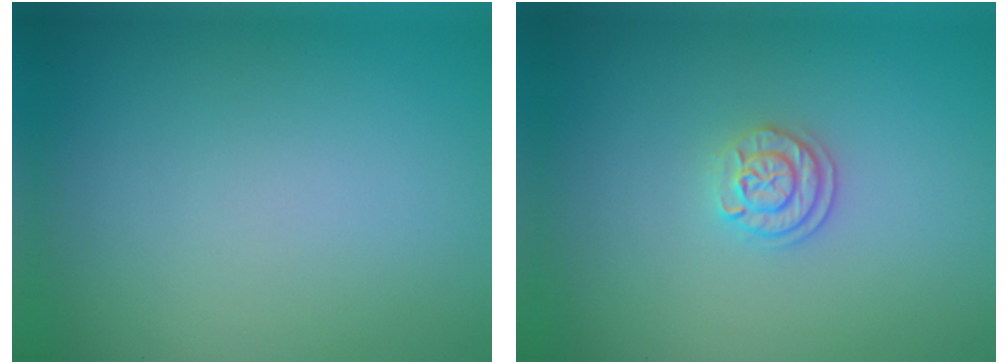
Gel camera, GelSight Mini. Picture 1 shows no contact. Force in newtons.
{"total": 2.0, "press": 1.9, "slide": 0.8}